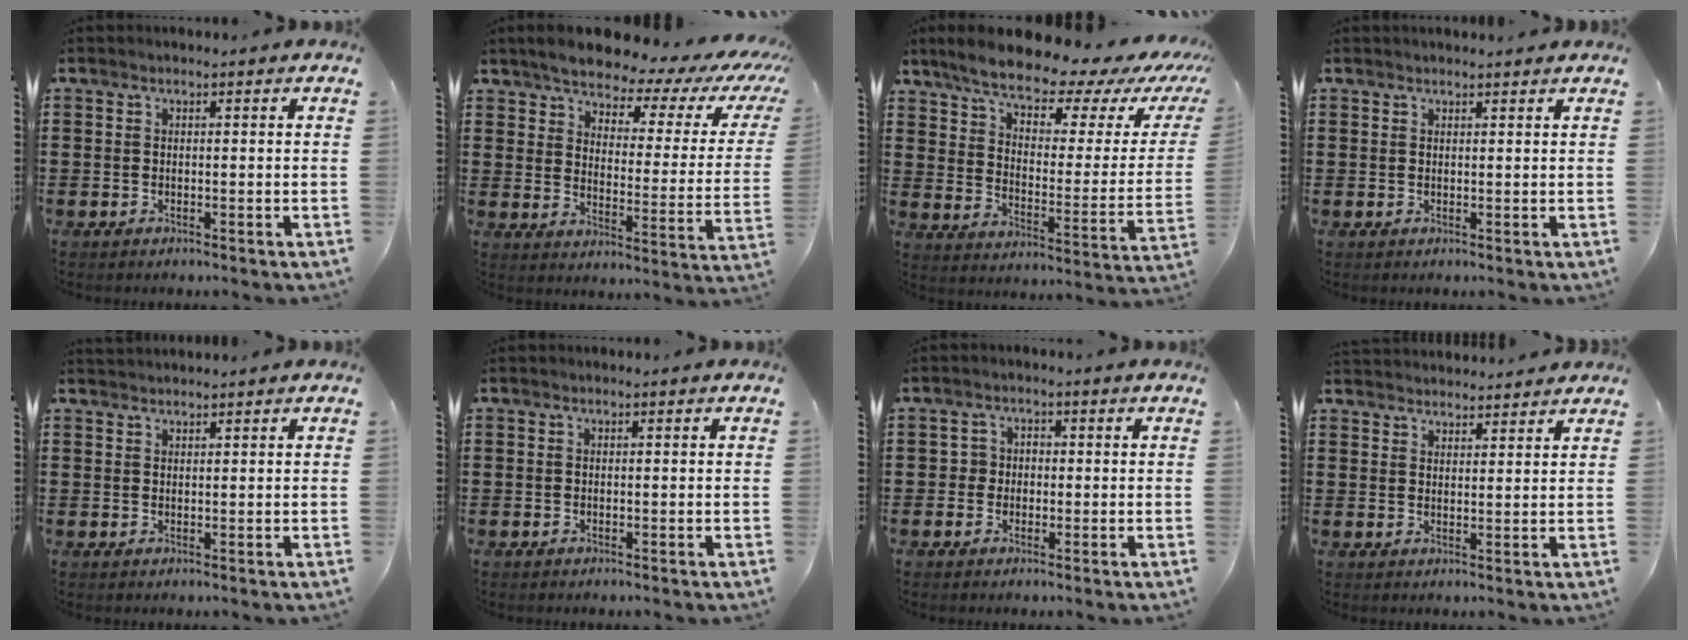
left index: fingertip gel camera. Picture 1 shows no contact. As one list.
[{"total": 5.5, "force": [4.9, 1.3, 2.1], "torque": [-0.063, -0.036, 0.078]}, {"total": 10.1, "force": [8.7, 2.4, 4.7], "torque": [-0.105, -0.061, 0.144]}, {"total": 1.0, "force": [1.0, 0.1, 0.1], "torque": [-0.004, -0.001, 0.020]}, {"total": 1.1, "force": [1.1, 0.0, 0.0], "torque": [-0.003, -0.001, 0.023]}, {"total": 0.0}, {"total": 1.9, "force": [-0.3, 1.7, 0.6], "torque": [-0.019, 0.008, -0.009]}, {"total": 2.8, "force": [2.8, 0.1, -0.3], "torque": [-0.003, -0.008, 0.054]}]